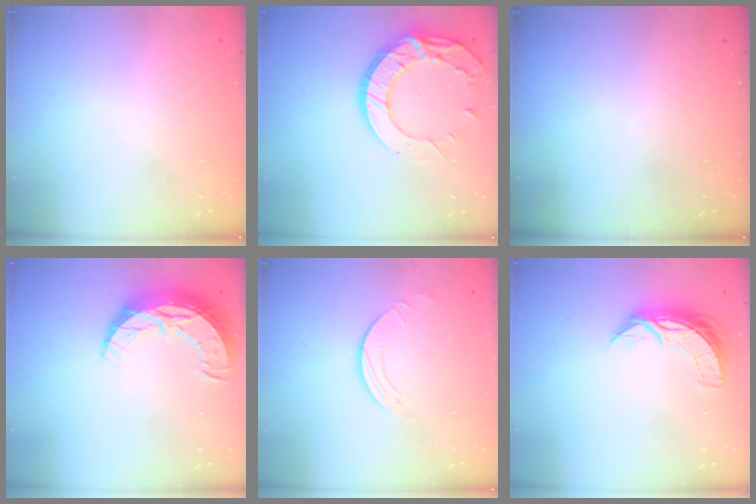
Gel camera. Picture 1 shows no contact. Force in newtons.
{"total": 14.4, "press": 14.3, "slide": 1.2}
{"total": 0.0}
{"total": 10.3, "press": 10.3, "slide": 0.9}
{"total": 2.5, "press": 2.5, "slide": 0.2}
{"total": 7.1, "press": 7.1, "slide": 0.4}